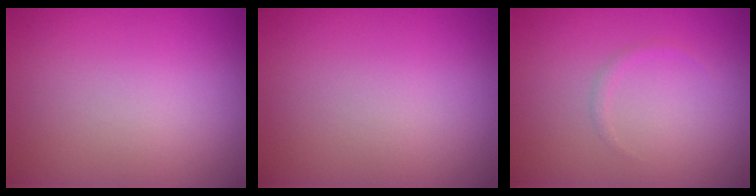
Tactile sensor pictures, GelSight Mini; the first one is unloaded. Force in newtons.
{"total": 0.0}
{"total": 0.5, "press": 0.5, "slide": 0.1}